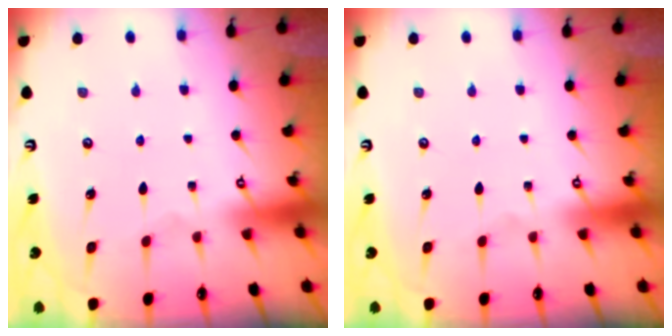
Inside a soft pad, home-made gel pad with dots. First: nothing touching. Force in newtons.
{"total": 0.0}